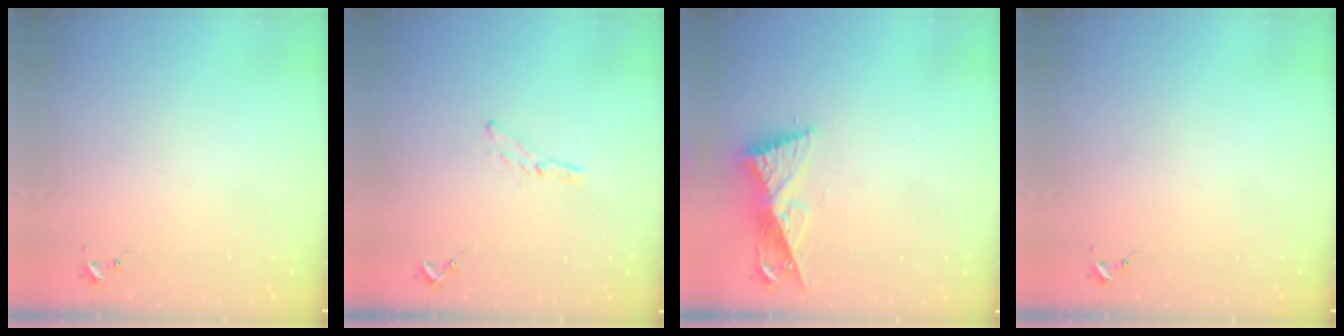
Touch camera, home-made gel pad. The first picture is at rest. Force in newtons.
{"total": 5.2, "press": 5.2, "slide": 0.3}
{"total": 9.9, "press": 9.9, "slide": 0.6}
{"total": 0.0}